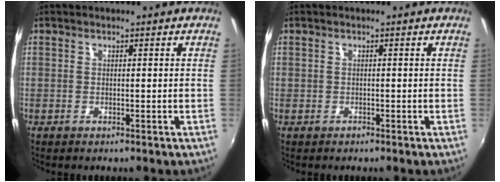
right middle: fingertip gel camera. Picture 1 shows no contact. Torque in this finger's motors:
{"motor_torque": [-0.06, -0.12, -0.02, -0.01]}